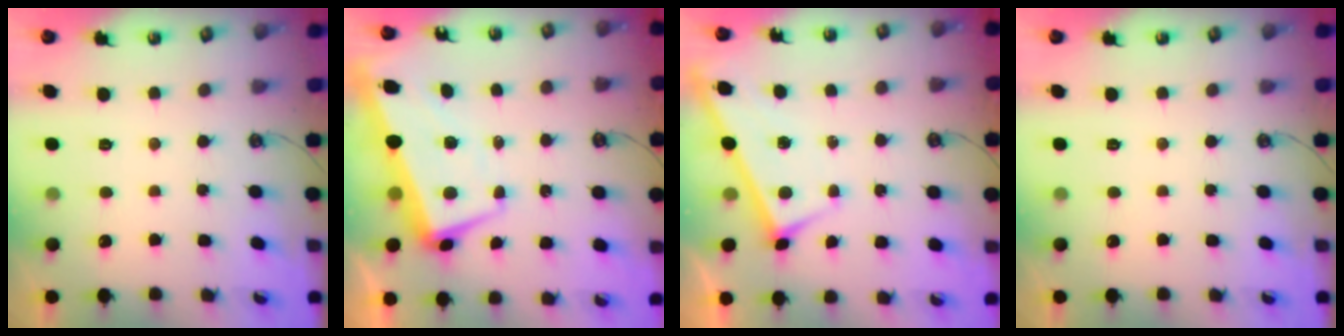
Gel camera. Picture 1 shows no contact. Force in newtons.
{"total": 2.8, "press": 2.3, "slide": 1.6}
{"total": 2.9, "press": 2.9, "slide": 0.3}
{"total": 0.0}